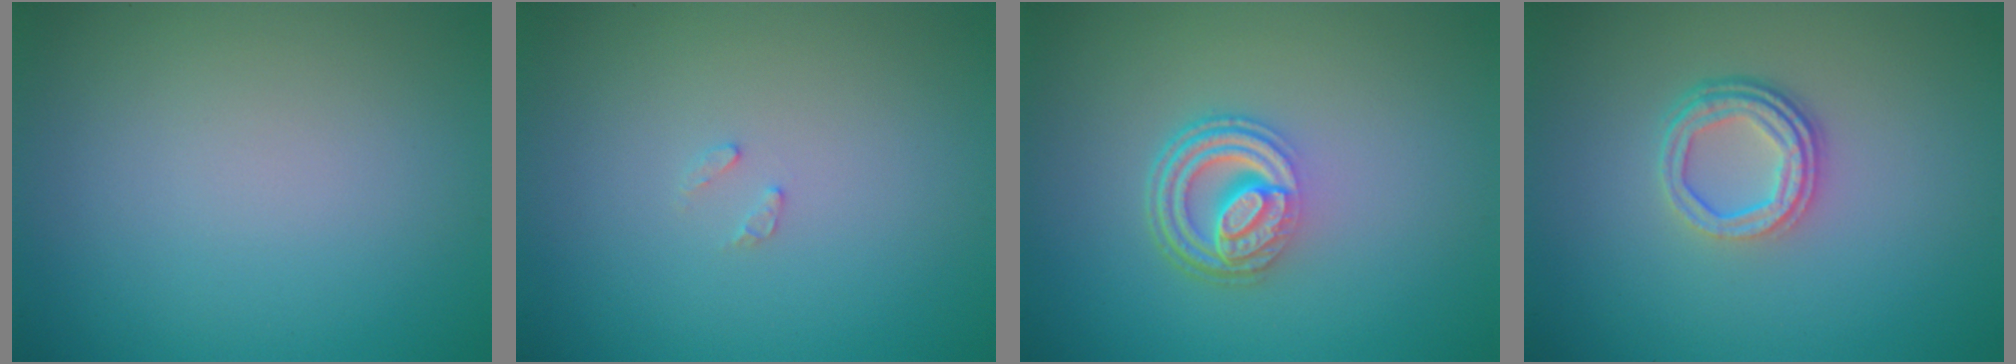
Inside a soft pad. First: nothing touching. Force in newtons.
{"total": 0.8, "press": 0.7, "slide": 0.1}
{"total": 4.6, "press": 3.3, "slide": 3.2}
{"total": 3.5, "press": 2.6, "slide": 2.3}